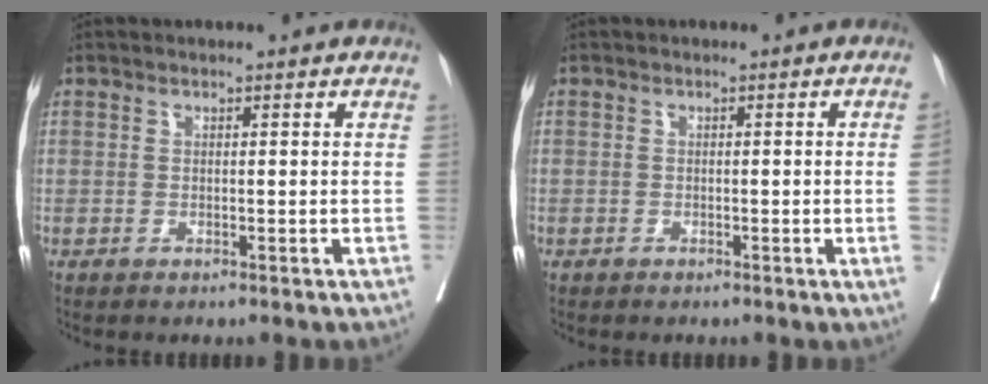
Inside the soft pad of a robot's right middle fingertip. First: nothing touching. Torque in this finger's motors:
{"motor_torque": [0.11, -0.62, -1.05, -0.21]}